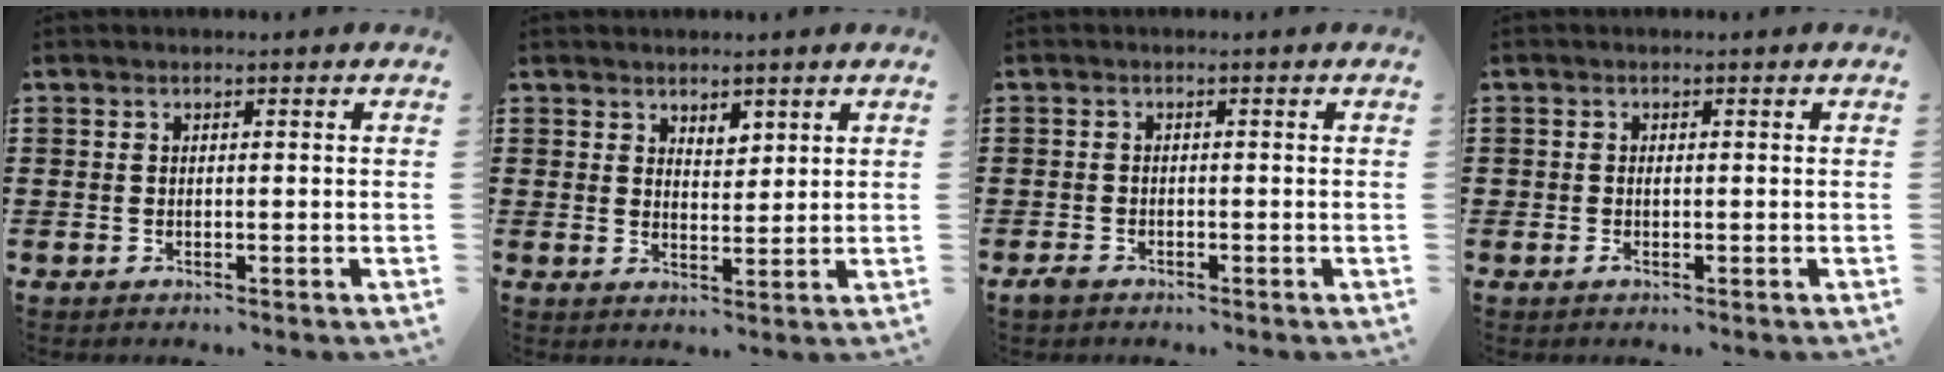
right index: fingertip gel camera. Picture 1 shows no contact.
{"total": 2.4, "force": [2.2, 1.1, 0.4], "torque": [-0.013, 0.006, 0.041]}
{"total": 1.3, "force": [-1.0, 0.7, 0.5], "torque": [-0.012, 0.002, -0.022]}
{"total": 0.5, "force": [-0.2, 0.2, 0.4], "torque": [-0.012, -0.004, -0.002]}